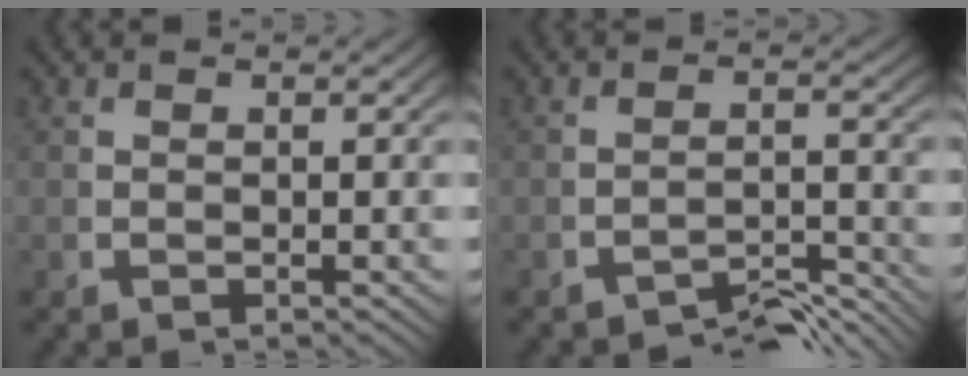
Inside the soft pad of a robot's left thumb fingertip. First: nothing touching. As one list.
[{"total": 5.2, "force": [-4.5, 1.3, 2.2], "torque": [-0.023, -0.015, -0.069]}]